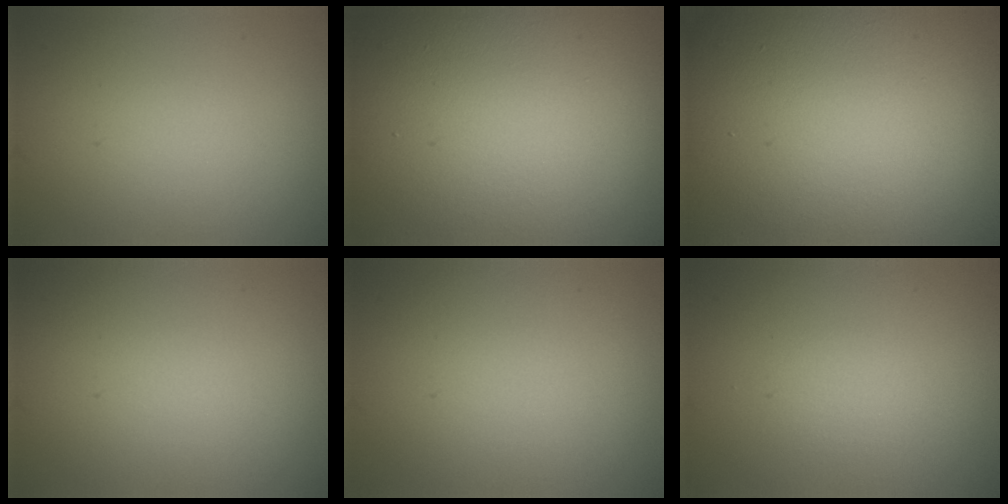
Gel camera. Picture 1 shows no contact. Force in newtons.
{"total": 24.8, "press": 24.8, "slide": 1.0}
{"total": 30.8, "press": 30.8, "slide": 1.1}
{"total": 0.0}
{"total": 0.0}
{"total": 1.0, "press": 1.0, "slide": 0.1}